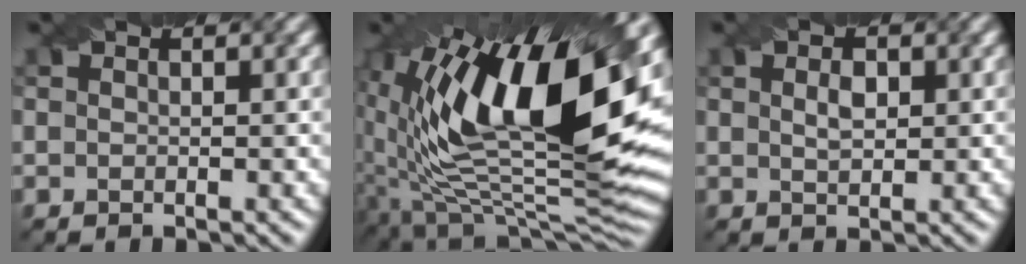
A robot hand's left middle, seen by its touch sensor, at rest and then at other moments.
{"total": 17.4, "force": [4.9, 7.9, 14.7], "torque": [-0.247, -0.002, 0.083]}
{"total": 1.6, "force": [0.4, 0.9, 1.3], "torque": [-0.026, 0.001, 0.010]}